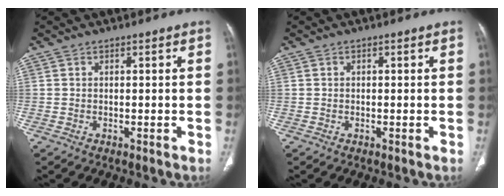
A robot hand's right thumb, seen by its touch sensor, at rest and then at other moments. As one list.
[{"total": 0.0}]